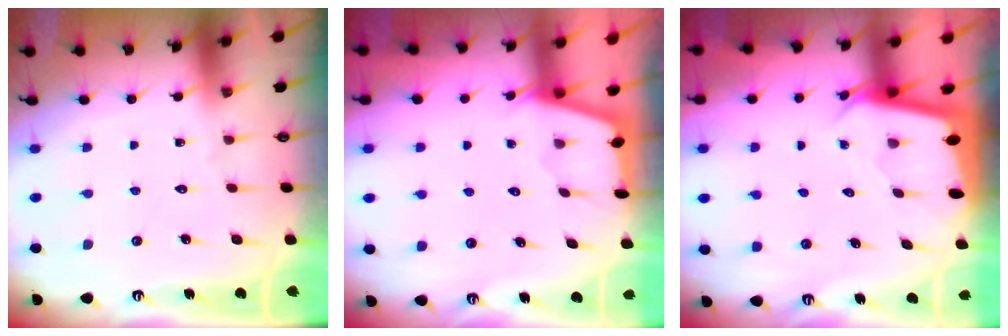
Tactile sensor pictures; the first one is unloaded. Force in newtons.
{"total": 2.2, "press": 2.2, "slide": 0.1}
{"total": 2.1, "press": 2.1, "slide": 0.0}